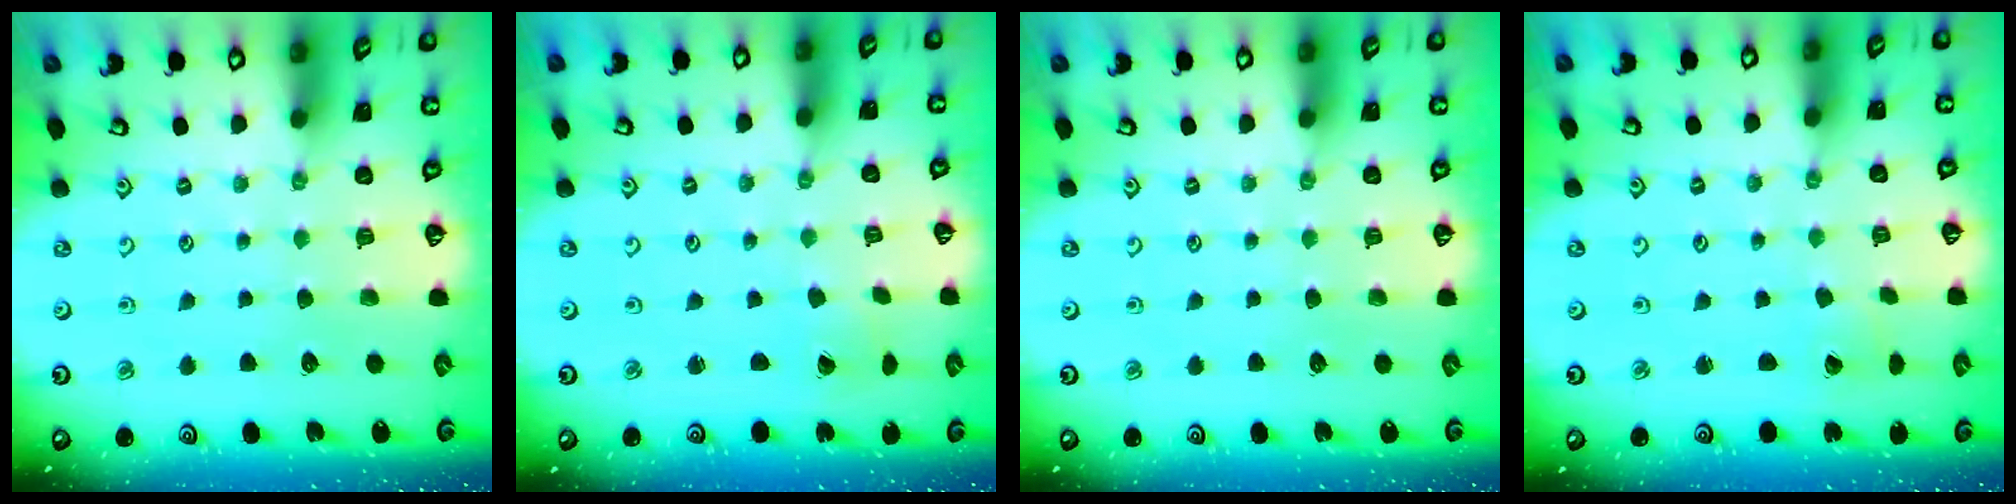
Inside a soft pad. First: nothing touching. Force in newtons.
{"total": 0.7, "press": 0.7, "slide": 0.0}
{"total": 0.0}
{"total": 1.8, "press": 1.7, "slide": 0.1}